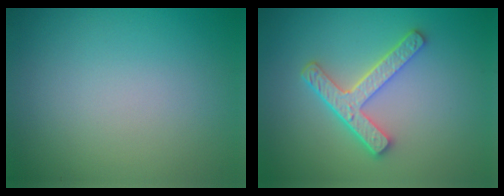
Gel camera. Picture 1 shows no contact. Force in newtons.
{"total": 4.3, "press": 3.3, "slide": 2.8}